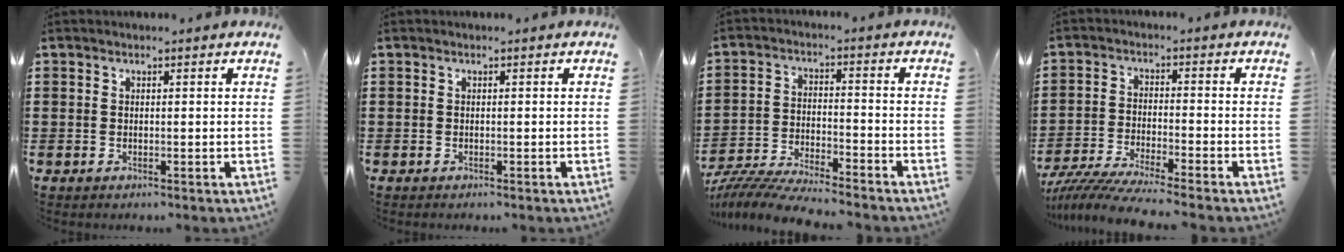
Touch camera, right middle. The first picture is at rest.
{"total": 0.0}
{"total": 7.1, "force": [-6.9, 0.0, 1.7], "torque": [-0.041, -0.006, -0.136]}
{"total": 6.0, "force": [-5.6, -0.4, 2.0], "torque": [-0.051, -0.022, -0.112]}